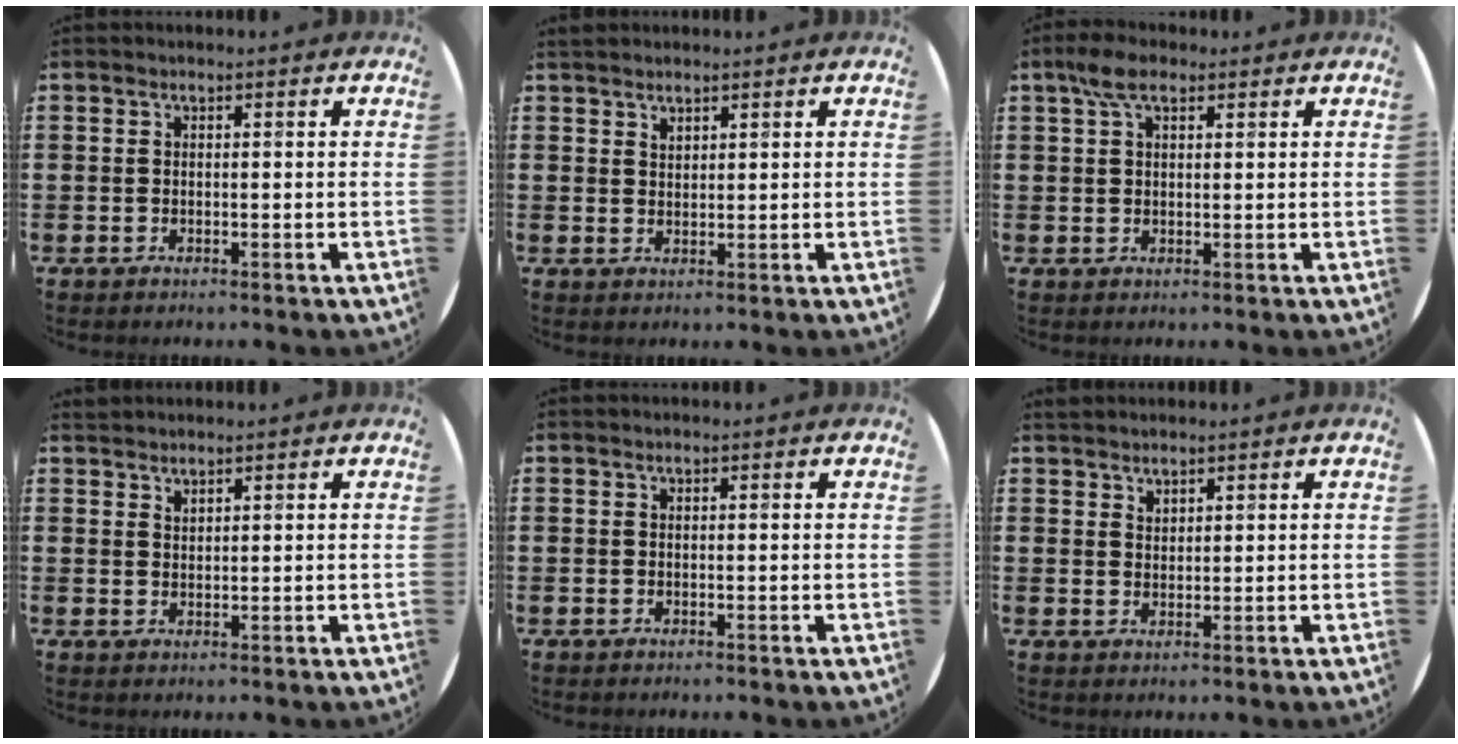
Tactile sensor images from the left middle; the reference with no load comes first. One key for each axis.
{"total": 1.5, "fx": 1.4, "fy": 0.5, "fz": 0.2, "tx": 0.004, "ty": 0.000, "tz": 0.024}
{"total": 4.3, "fx": 2.6, "fy": 2.0, "fz": 2.8, "tx": -0.052, "ty": 0.005, "tz": 0.045}
{"total": 1.4, "fx": 1.4, "fy": 0.1, "fz": -0.1, "tx": 0.000, "ty": -0.001, "tz": 0.028}
{"total": 0.0}
{"total": 1.7, "fx": 1.6, "fy": 0.5, "fz": 0.0, "tx": 0.005, "ty": -0.002, "tz": 0.030}